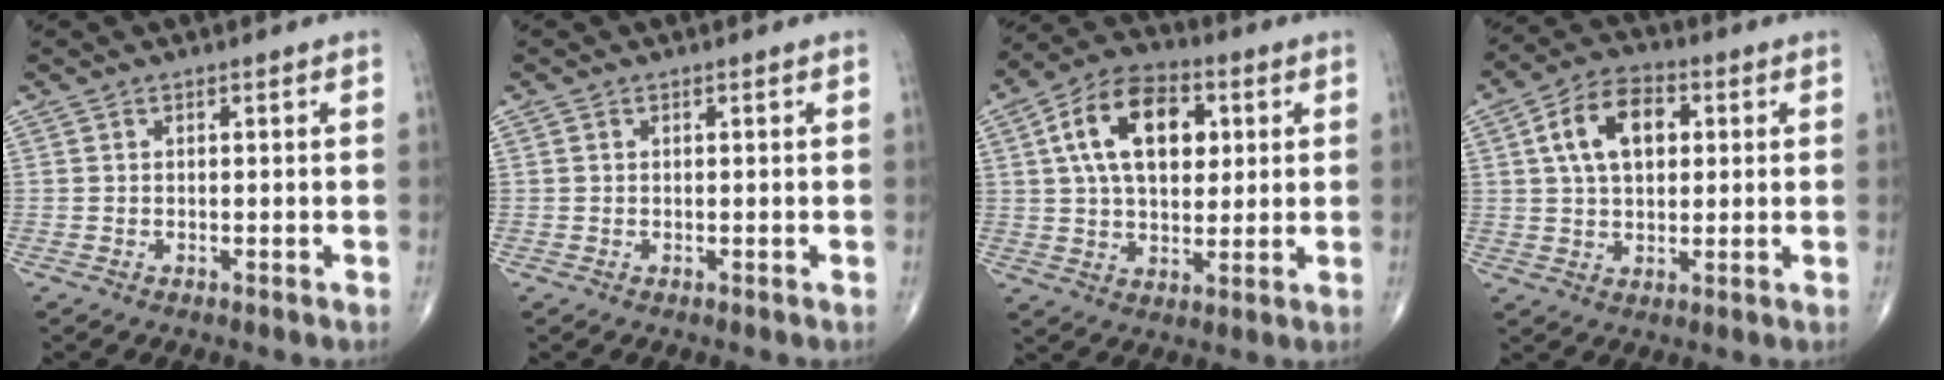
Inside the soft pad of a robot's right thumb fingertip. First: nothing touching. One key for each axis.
{"total": 0.0}
{"total": 16.0, "fx": 4.3, "fy": 9.7, "fz": 12.0, "tx": -0.185, "ty": 0.007, "tz": 0.069}
{"total": 11.4, "fx": 2.7, "fy": 7.1, "fz": 8.5, "tx": -0.132, "ty": 0.012, "tz": 0.042}